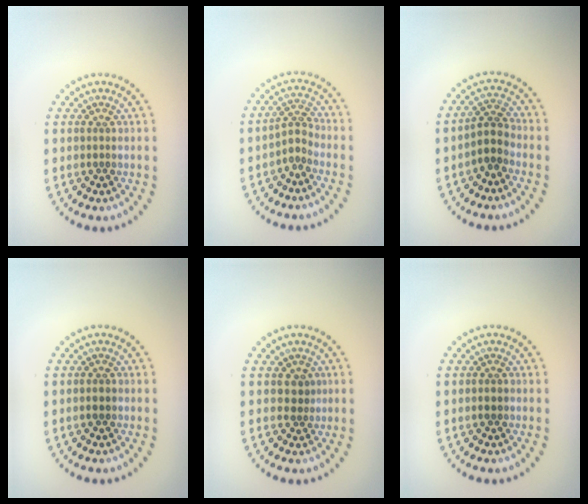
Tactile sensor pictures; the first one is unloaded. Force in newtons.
{"total": 2.0, "press": 1.3, "slide": 1.5}
{"total": 2.5, "press": 2.0, "slide": 1.4}
{"total": 0.8, "press": 0.8, "slide": 0.2}
{"total": 1.3, "press": 1.0, "slide": 0.8}
{"total": 0.9, "press": 0.8, "slide": 0.3}